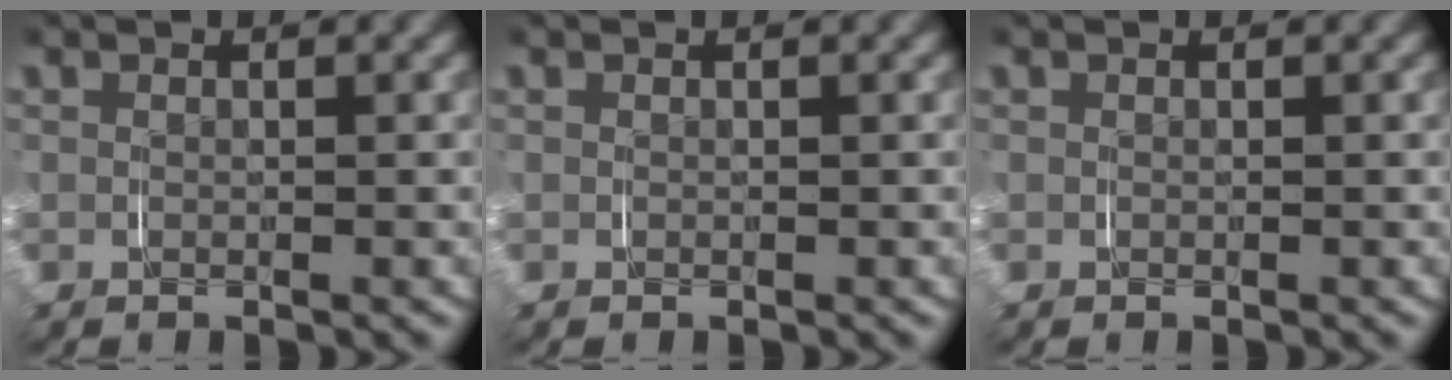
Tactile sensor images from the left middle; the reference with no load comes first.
{"total": 0.0}
{"total": 0.0}